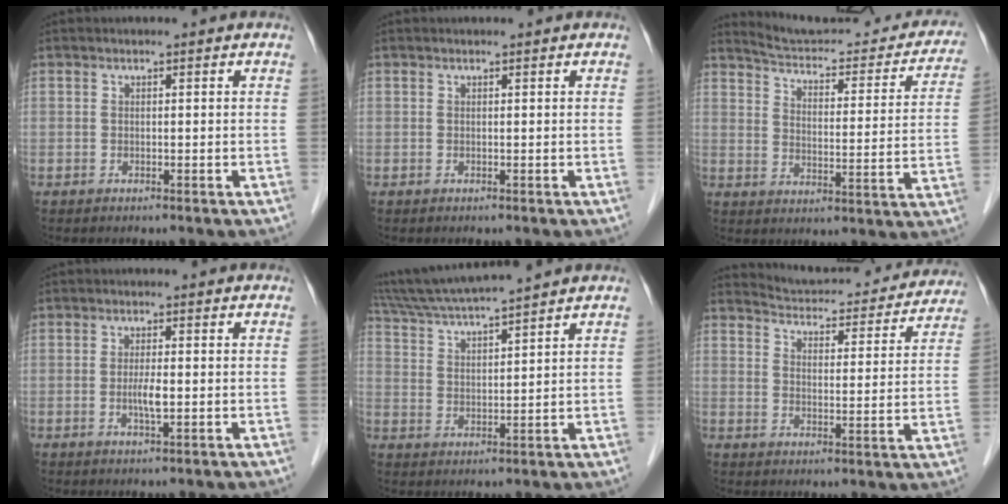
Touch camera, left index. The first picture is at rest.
{"total": 0.0}
{"total": 22.9, "force": [21.2, 4.7, 7.4], "torque": [-0.091, -0.048, 0.257]}
{"total": 2.5, "force": [-0.6, 0.3, 2.4], "torque": [-0.051, -0.006, -0.012]}
{"total": 11.7, "force": [10.5, -0.9, 4.9], "torque": [-0.098, 0.018, 0.183]}
{"total": 19.5, "force": [18.7, 3.9, 4.1], "torque": [-0.049, -0.025, 0.229]}